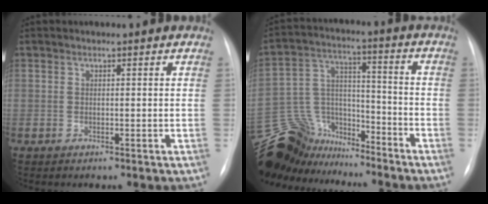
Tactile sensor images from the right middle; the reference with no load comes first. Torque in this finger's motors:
{"motor_torque": [0.88, -1.26, 0.35, 0.01]}